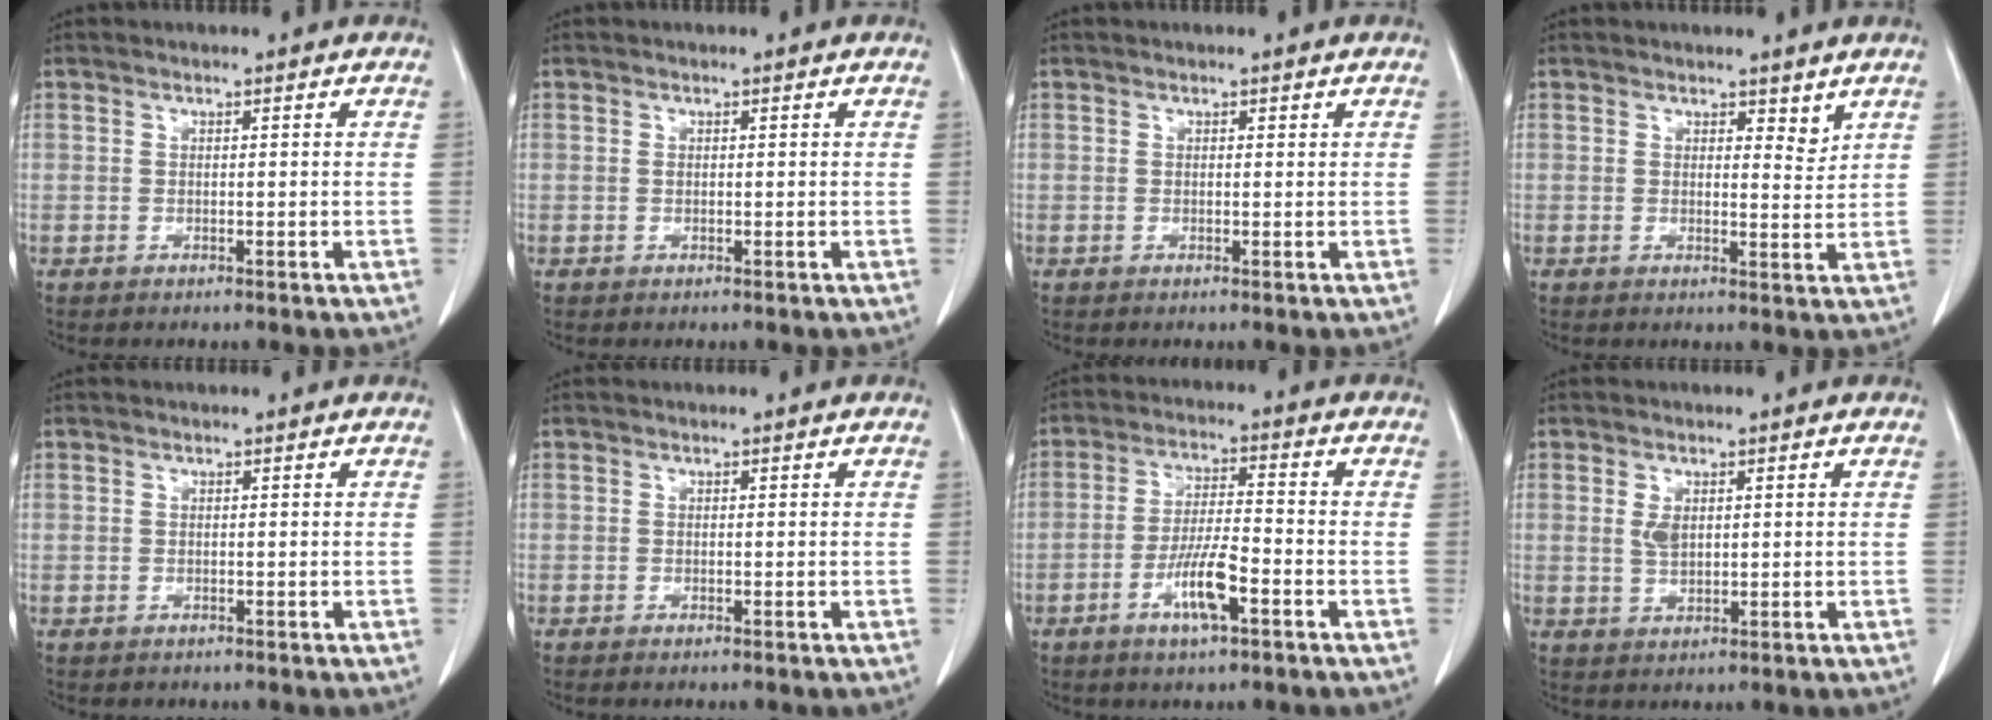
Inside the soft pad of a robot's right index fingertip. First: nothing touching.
{"total": 0.6, "force": [0.2, 0.3, 0.4], "torque": [-0.010, -0.002, 0.004]}
{"total": 0.5, "force": [0.4, 0.3, 0.2], "torque": [-0.002, -0.004, 0.004]}
{"total": 3.0, "force": [2.3, 1.3, 1.4], "torque": [-0.013, -0.013, 0.034]}
{"total": 0.6, "force": [0.2, 0.6, 0.0], "torque": [0.007, 0.002, 0.000]}
{"total": 0.0}
{"total": 7.8, "force": [-3.4, 1.3, 6.9], "torque": [-0.133, -0.003, -0.060]}
{"total": 3.1, "force": [0.8, 1.6, 2.5], "torque": [-0.050, 0.000, 0.021]}